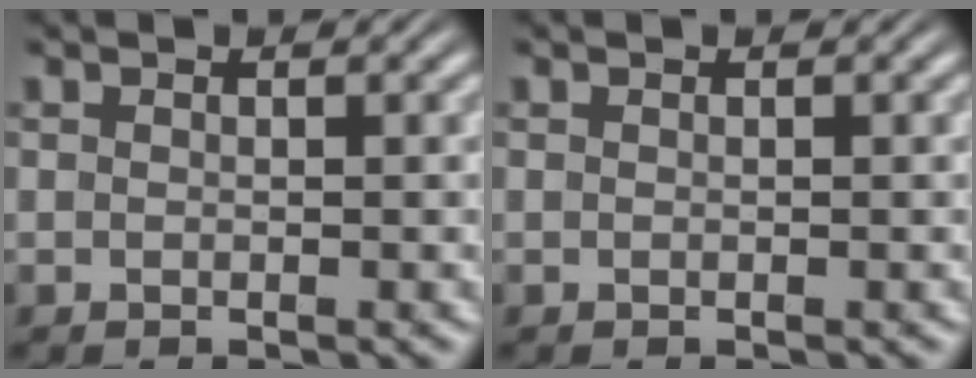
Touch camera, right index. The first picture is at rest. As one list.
[{"total": 0.0}]